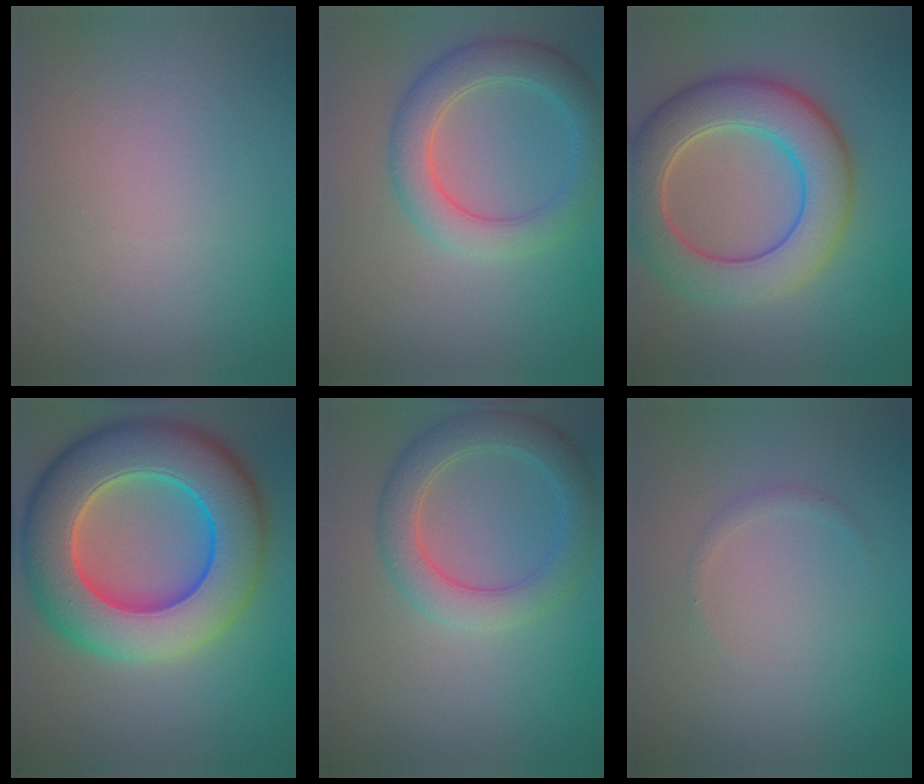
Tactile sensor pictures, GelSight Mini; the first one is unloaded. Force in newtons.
{"total": 4.6, "press": 4.5, "slide": 0.5}
{"total": 8.4, "press": 8.4, "slide": 0.5}
{"total": 13.2, "press": 13.1, "slide": 2.1}
{"total": 4.2, "press": 4.2, "slide": 0.3}
{"total": 0.6, "press": 0.6, "slide": 0.0}